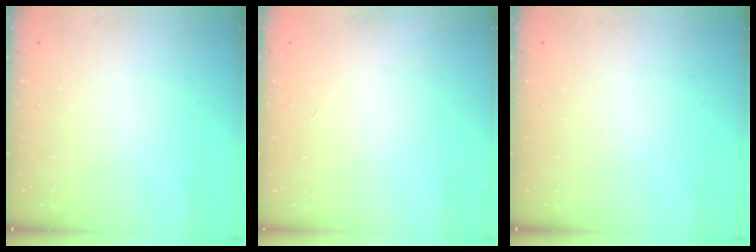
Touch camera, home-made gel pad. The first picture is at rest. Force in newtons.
{"total": 0.0}
{"total": 0.0}